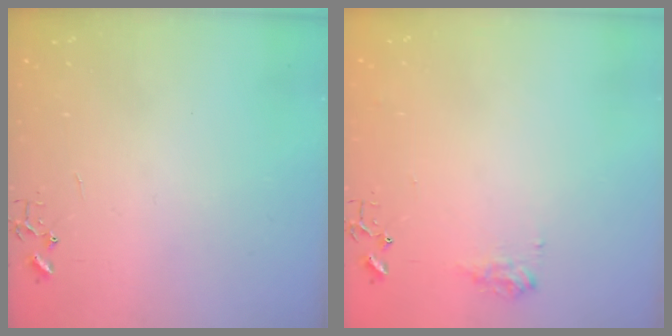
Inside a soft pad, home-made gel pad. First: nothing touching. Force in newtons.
{"total": 8.0, "press": 8.0, "slide": 0.4}